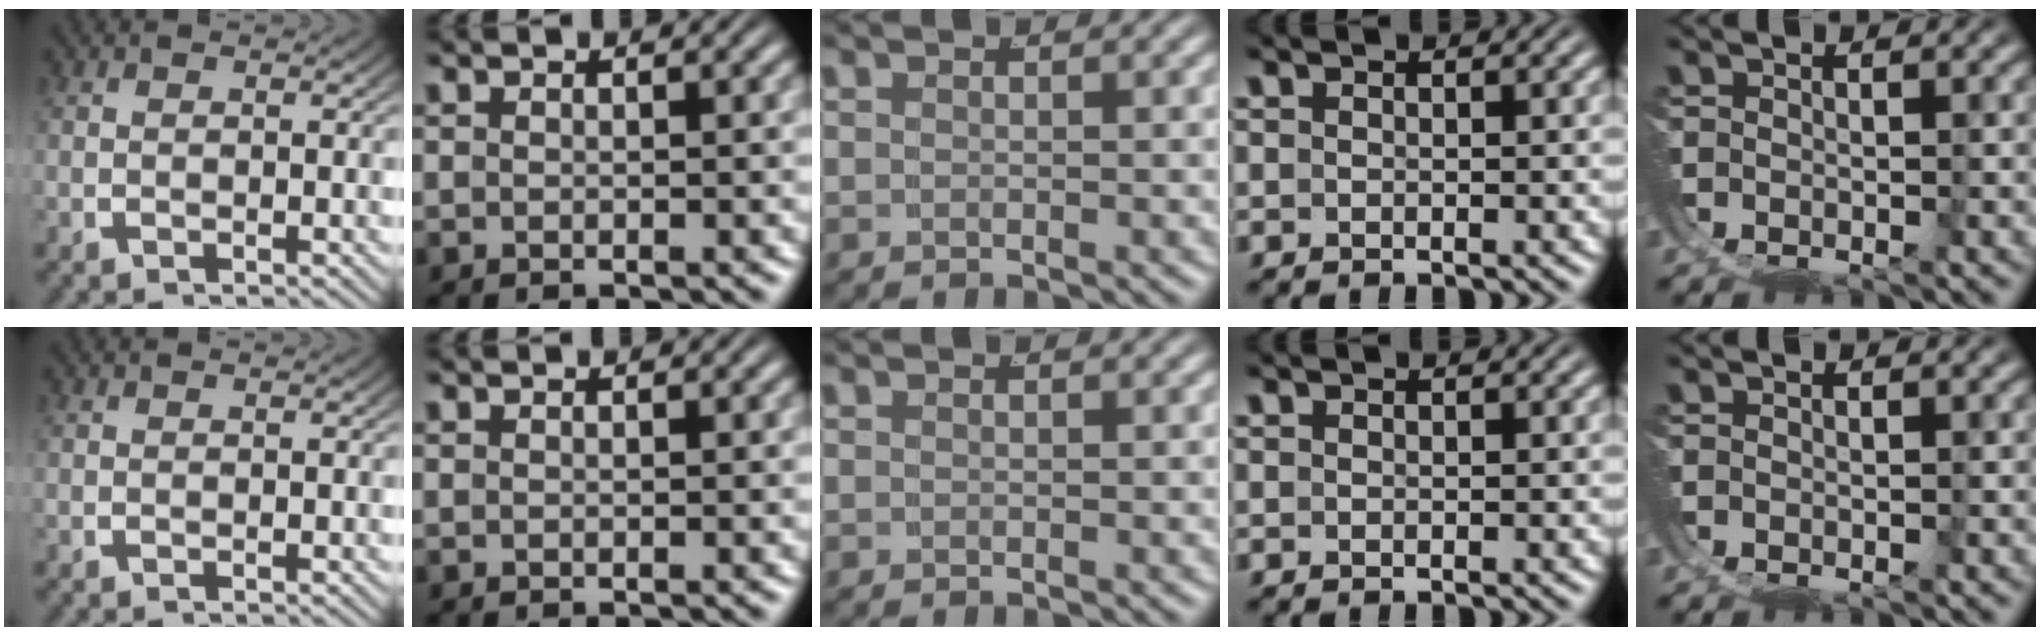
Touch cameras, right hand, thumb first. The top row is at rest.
{}